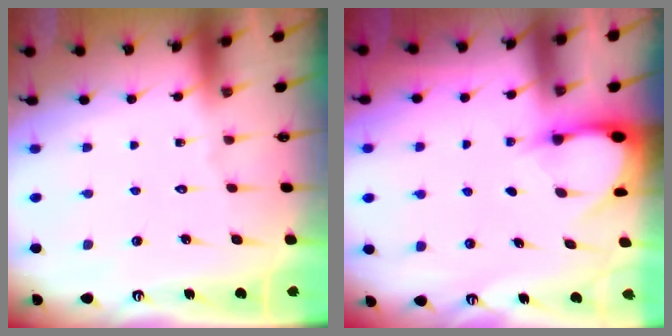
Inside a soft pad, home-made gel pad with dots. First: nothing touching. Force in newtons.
{"total": 2.9, "press": 2.9, "slide": 0.3}